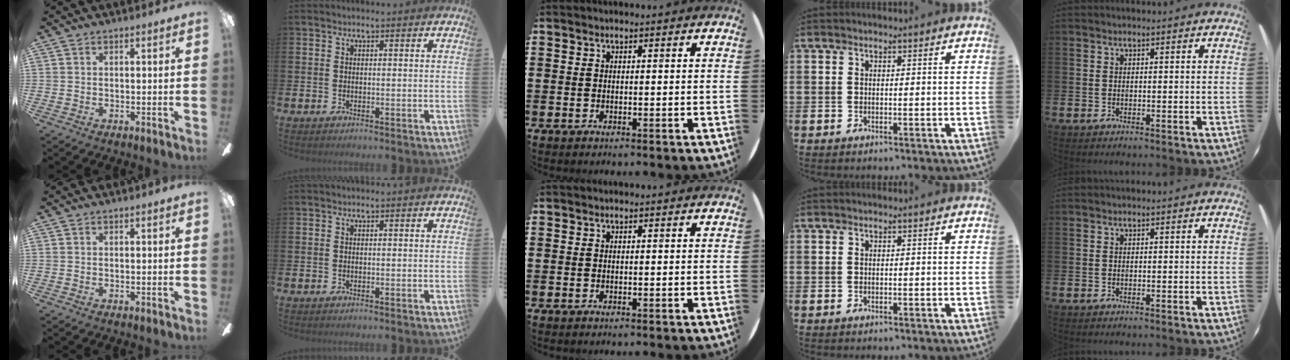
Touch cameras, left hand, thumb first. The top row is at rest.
{}